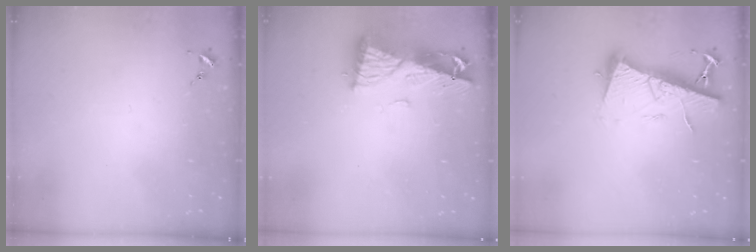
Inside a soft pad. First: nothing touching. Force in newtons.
{"total": 10.7, "press": 10.6, "slide": 1.5}
{"total": 12.9, "press": 12.8, "slide": 1.6}